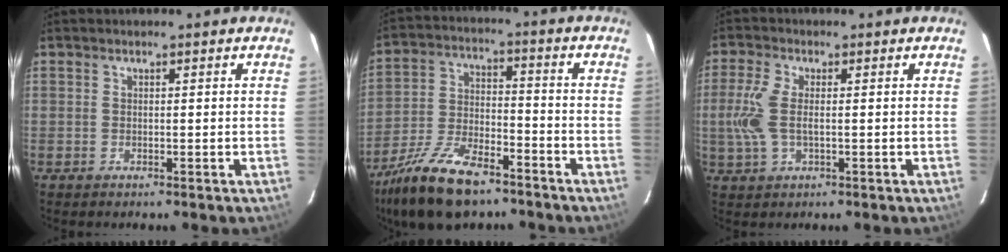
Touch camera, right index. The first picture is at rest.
{"total": 17.0, "force": [-12.4, 6.5, 9.7], "torque": [-0.208, -0.021, -0.224]}
{"total": 6.7, "force": [0.0, 2.9, 6.1], "torque": [-0.140, 0.003, 0.001]}